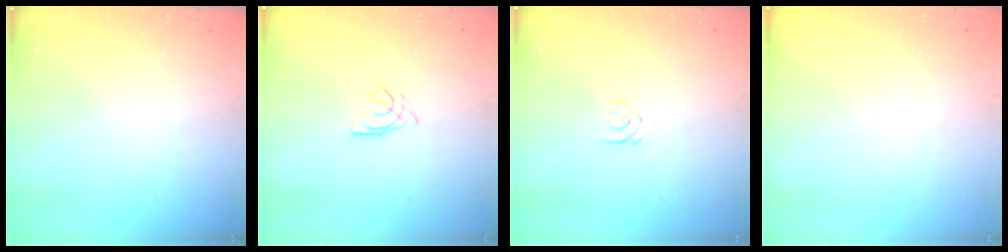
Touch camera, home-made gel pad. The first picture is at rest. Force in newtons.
{"total": 3.5, "press": 3.5, "slide": 0.3}
{"total": 1.0, "press": 1.0, "slide": 0.1}
{"total": 0.9, "press": 0.9, "slide": 0.2}